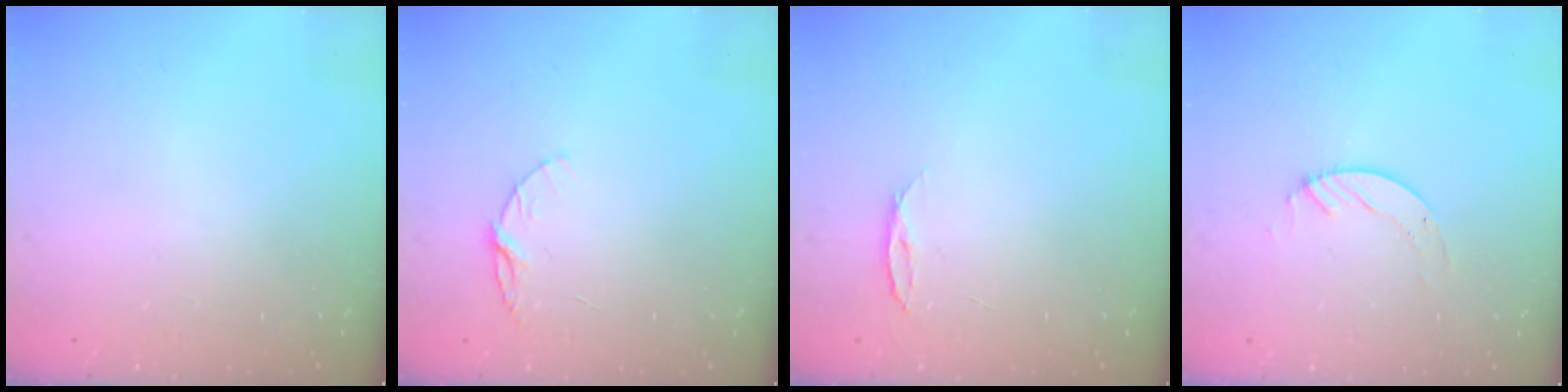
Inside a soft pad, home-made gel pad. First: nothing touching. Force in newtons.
{"total": 6.0, "press": 6.0, "slide": 0.6}
{"total": 4.0, "press": 4.0, "slide": 0.4}
{"total": 3.5, "press": 3.5, "slide": 0.4}